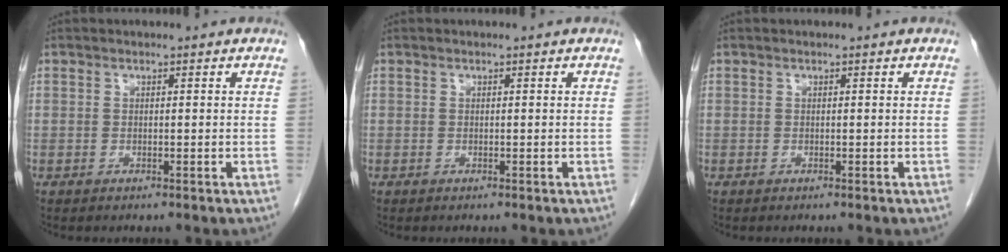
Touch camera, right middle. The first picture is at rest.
{"total": 0.0}
{"total": 0.0}